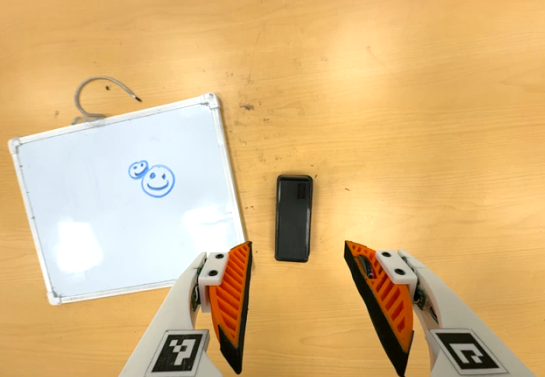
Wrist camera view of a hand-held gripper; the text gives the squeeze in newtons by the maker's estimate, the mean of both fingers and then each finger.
{"total": 0.0}